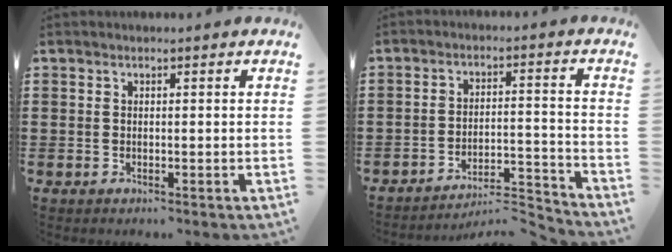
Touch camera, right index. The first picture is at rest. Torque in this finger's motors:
{"motor_torque": [0.17, -0.16, -0.01, 0.00]}